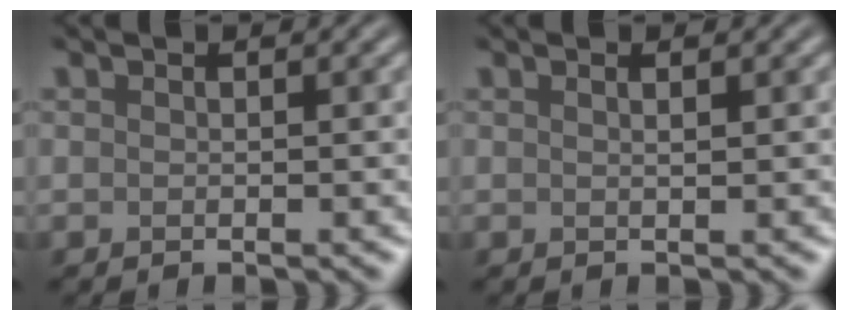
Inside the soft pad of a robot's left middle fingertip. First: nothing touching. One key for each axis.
{"total": 0.8, "fx": 0.5, "fy": 0.2, "fz": 0.7, "tx": -0.006, "ty": 0.001, "tz": 0.003}